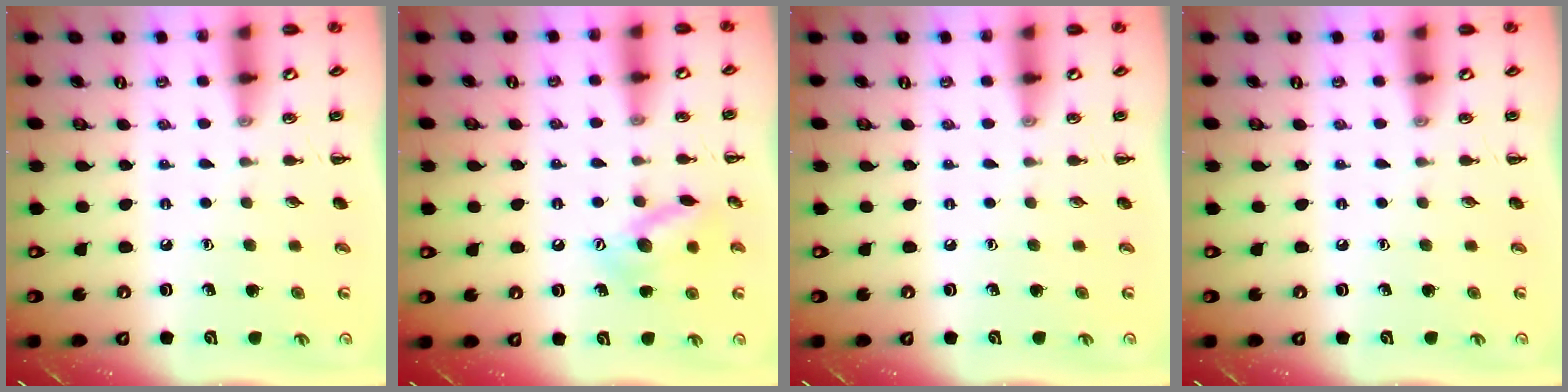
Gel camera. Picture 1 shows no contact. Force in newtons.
{"total": 12.7, "press": 12.5, "slide": 2.5}
{"total": 0.0}
{"total": 0.0}